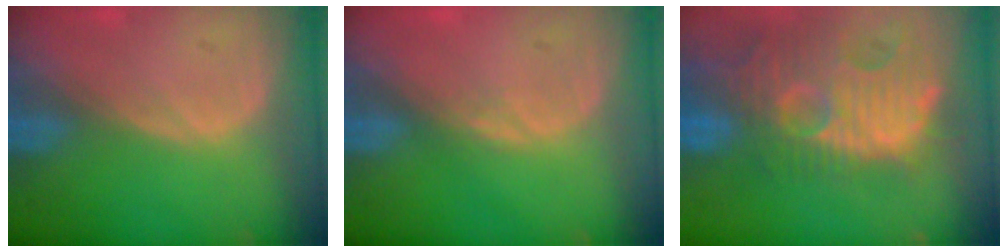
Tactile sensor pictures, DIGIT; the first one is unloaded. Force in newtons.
{"total": 0.5, "press": 0.5, "slide": 0.1}
{"total": 14.1, "press": 12.4, "slide": 6.7}